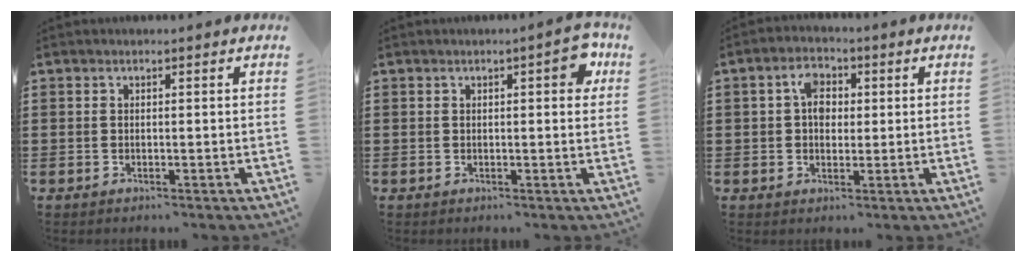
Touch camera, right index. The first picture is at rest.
{"total": 3.3, "force": [0.9, 0.9, 3.0], "torque": [-0.037, -0.004, 0.009]}
{"total": 4.7, "force": [1.0, 3.3, 3.2], "torque": [-0.065, 0.011, 0.013]}